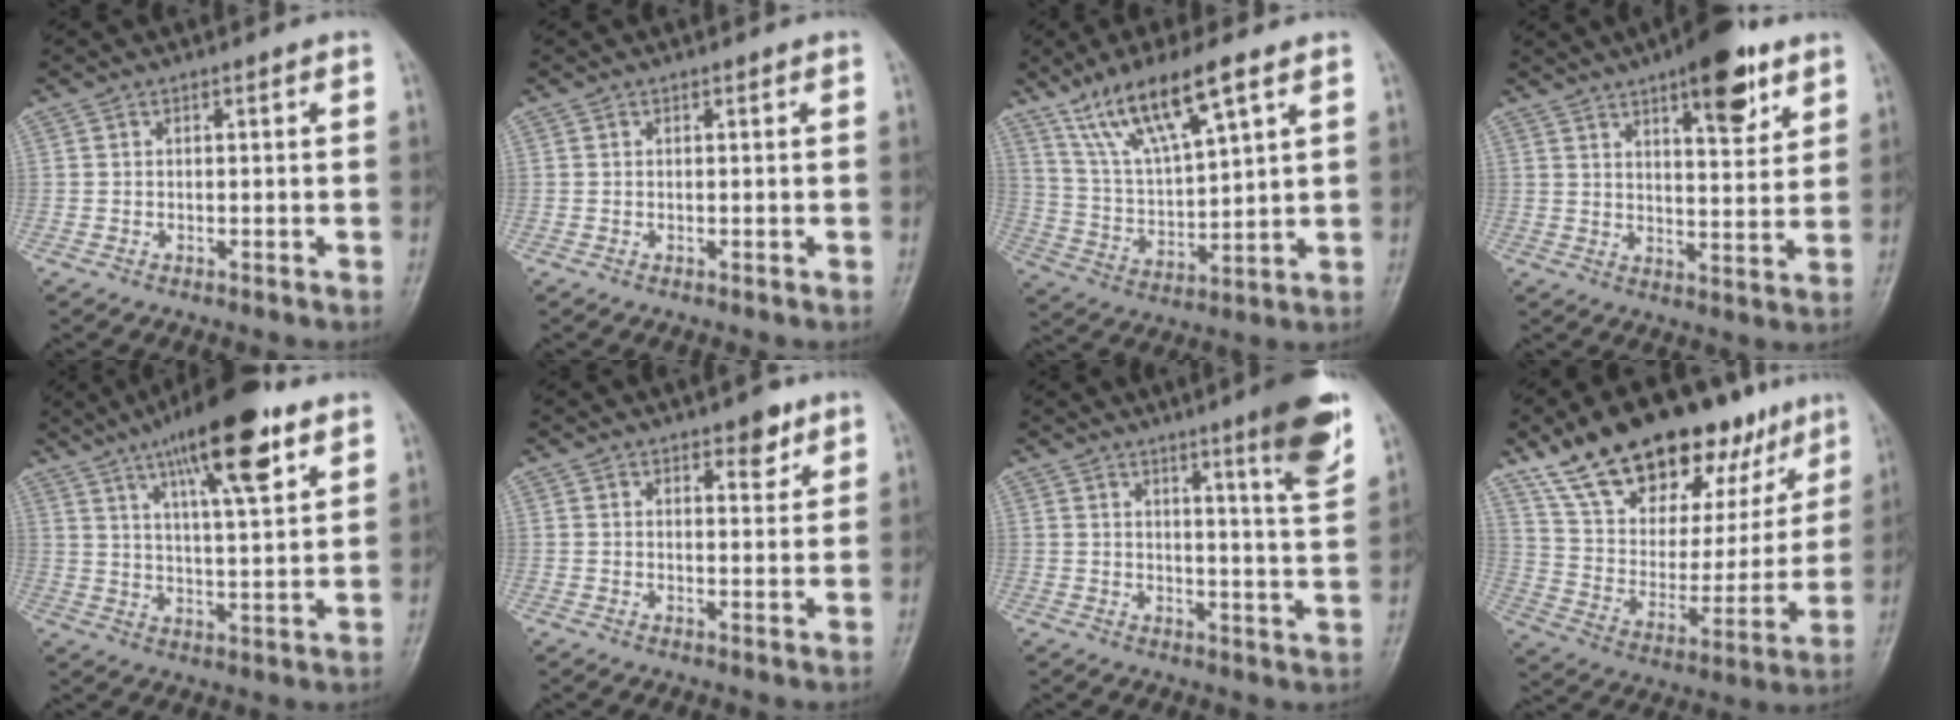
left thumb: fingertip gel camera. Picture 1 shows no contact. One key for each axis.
{"total": 0.0}
{"total": 14.2, "fx": 8.8, "fy": 3.4, "fz": 10.7, "tx": -0.195, "ty": -0.029, "tz": 0.179}
{"total": 12.4, "fx": 7.3, "fy": 4.3, "fz": 9.1, "tx": -0.102, "ty": -0.036, "tz": 0.103}
{"total": 16.7, "fx": 9.4, "fy": 4.2, "fz": 13.2, "tx": -0.193, "ty": -0.031, "tz": 0.151}
{"total": 4.1, "fx": 2.8, "fy": 1.9, "fz": 2.4, "tx": -0.013, "ty": -0.016, "tz": 0.038}
{"total": 10.8, "fx": 6.5, "fy": 0.6, "fz": 8.7, "tx": -0.106, "ty": -0.040, "tz": 0.086}
{"total": 27.2, "fx": 17.5, "fy": 12.7, "fz": 16.5, "tx": -0.219, "ty": -0.036, "tz": 0.290}